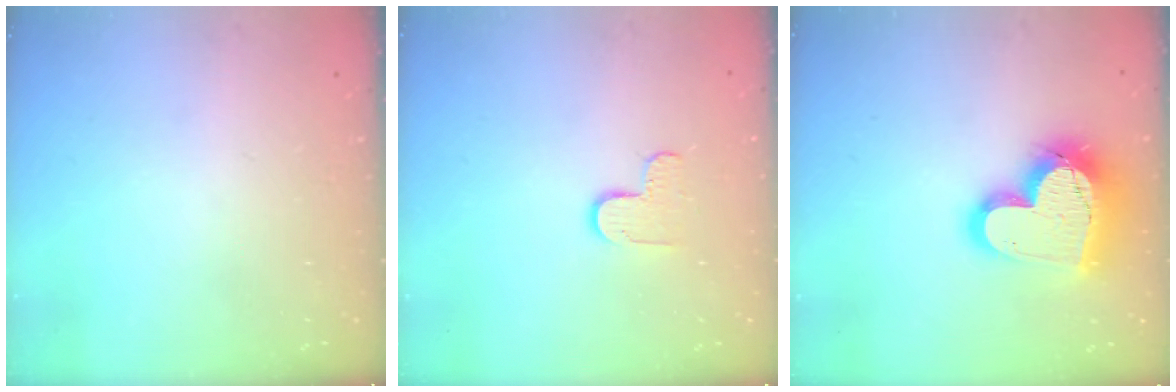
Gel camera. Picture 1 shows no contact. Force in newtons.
{"total": 5.9, "press": 5.9, "slide": 0.5}
{"total": 19.6, "press": 19.5, "slide": 1.6}